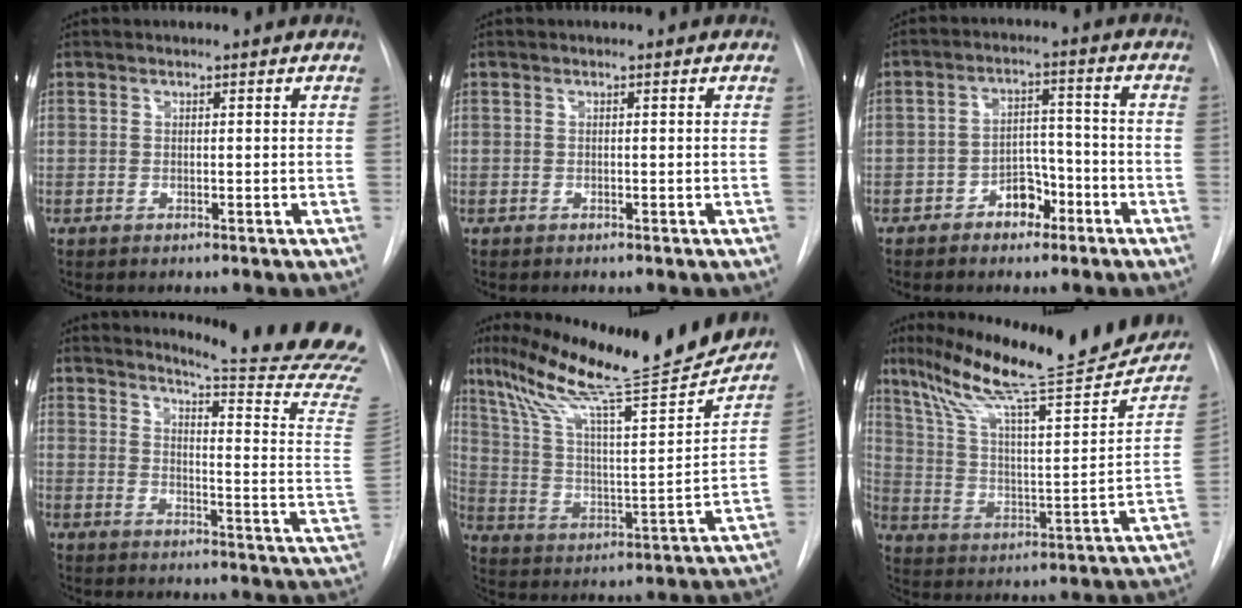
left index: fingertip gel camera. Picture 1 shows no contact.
{"total": 0.0}
{"total": 5.4, "force": [-3.2, 3.2, 2.9], "torque": [-0.044, 0.019, -0.053]}
{"total": 21.6, "force": [20.0, -1.5, 7.8], "torque": [-0.109, -0.166, 0.227]}
{"total": 24.2, "force": [20.1, 1.1, 13.5], "torque": [-0.225, -0.017, 0.313]}
{"total": 25.3, "force": [21.1, 2.2, 13.8], "torque": [-0.227, -0.018, 0.315]}